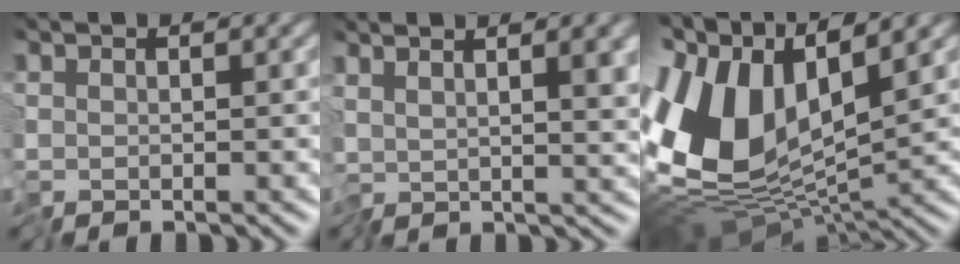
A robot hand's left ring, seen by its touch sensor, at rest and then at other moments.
{"total": 6.0, "force": [2.0, 1.8, 5.4], "torque": [-0.087, 0.003, 0.034]}
{"total": 13.2, "force": [1.3, 7.1, 11.0], "torque": [-0.234, 0.008, 0.014]}